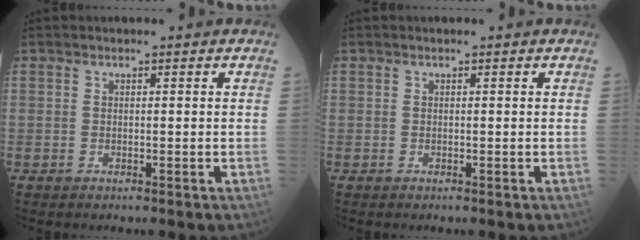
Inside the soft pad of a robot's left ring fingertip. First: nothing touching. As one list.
[{"total": 0.0}]